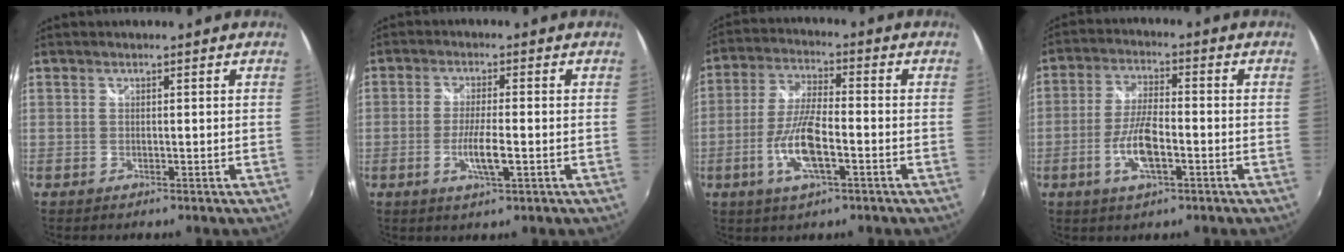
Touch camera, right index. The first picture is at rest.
{"total": 5.4, "force": [-1.7, 0.5, 5.1], "torque": [-0.100, -0.009, -0.030]}
{"total": 10.3, "force": [-3.6, 2.7, 9.3], "torque": [-0.193, -0.003, -0.072]}
{"total": 8.4, "force": [-3.0, 2.5, 7.4], "torque": [-0.153, -0.002, -0.058]}